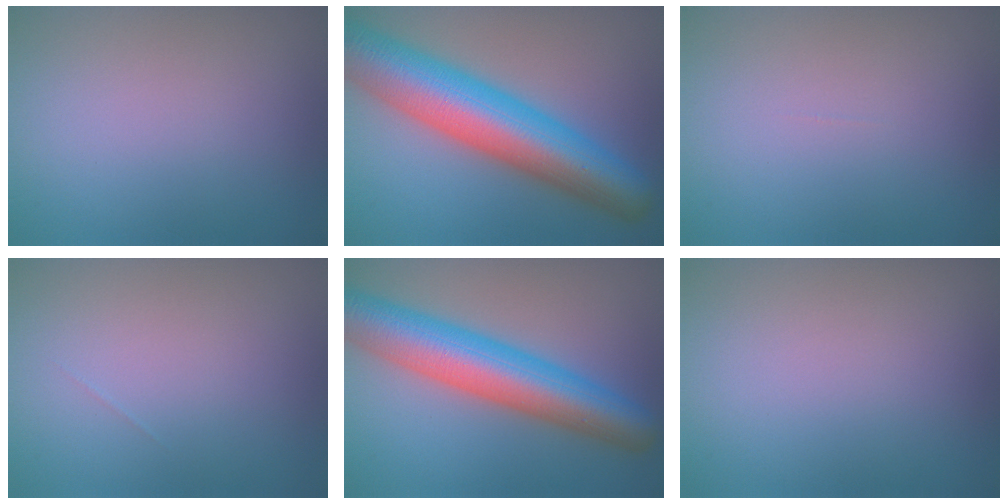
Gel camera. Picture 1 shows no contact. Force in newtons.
{"total": 11.8, "press": 11.8, "slide": 0.3}
{"total": 0.0}
{"total": 0.0}
{"total": 9.6, "press": 9.5, "slide": 0.4}
{"total": 0.0}